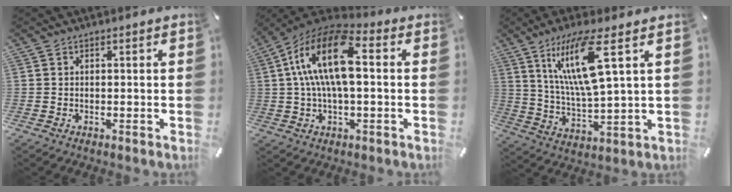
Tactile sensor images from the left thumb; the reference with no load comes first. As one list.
[{"total": 16.4, "force": [2.8, 7.5, 14.3], "torque": [-0.293, 0.004, 0.048]}, {"total": 15.4, "force": [6.8, 2.8, 13.6], "torque": [-0.288, -0.013, 0.103]}]